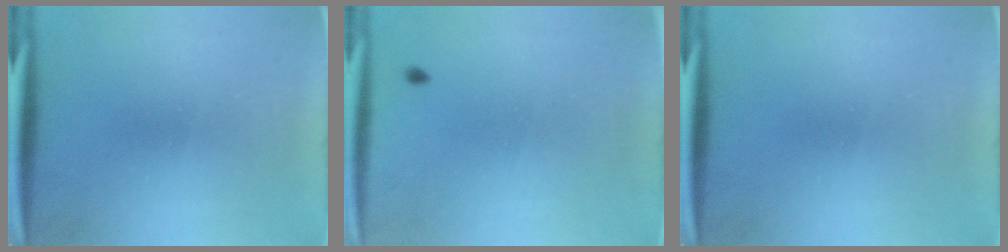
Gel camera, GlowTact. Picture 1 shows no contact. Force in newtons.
{"total": 0.9}
{"total": 0.0}